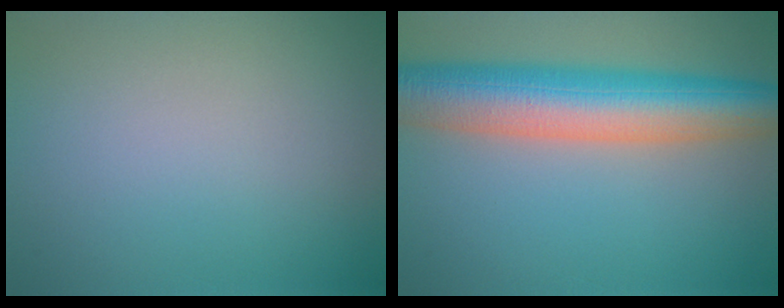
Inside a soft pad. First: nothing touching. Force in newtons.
{"total": 9.8, "press": 9.8, "slide": 0.2}